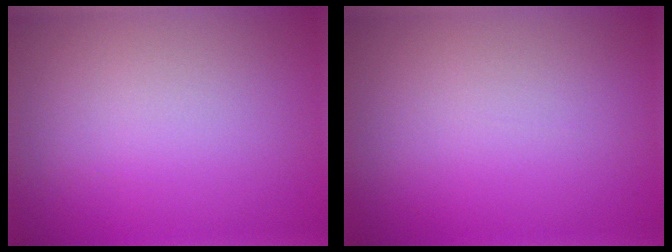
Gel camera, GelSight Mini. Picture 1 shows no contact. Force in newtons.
{"total": 0.0}